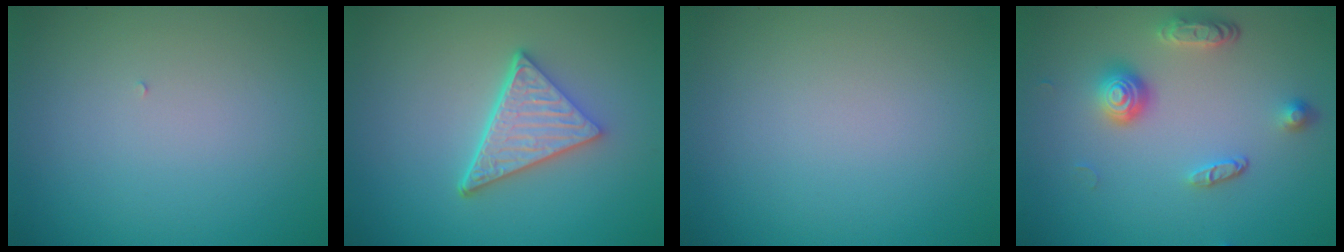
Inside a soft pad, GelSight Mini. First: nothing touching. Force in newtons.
{"total": 5.0, "press": 3.6, "slide": 3.5}
{"total": 0.0}
{"total": 3.8, "press": 2.9, "slide": 2.4}